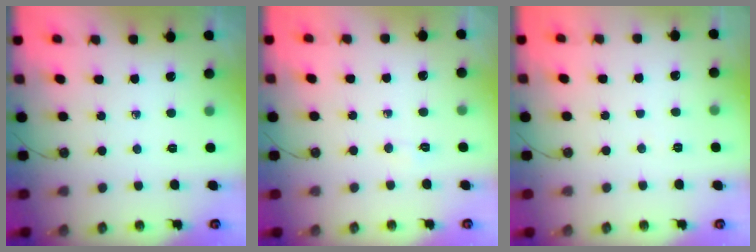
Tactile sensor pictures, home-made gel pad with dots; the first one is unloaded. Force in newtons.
{"total": 2.3, "press": 2.3, "slide": 0.3}
{"total": 13.2, "press": 3.1, "slide": 12.8}